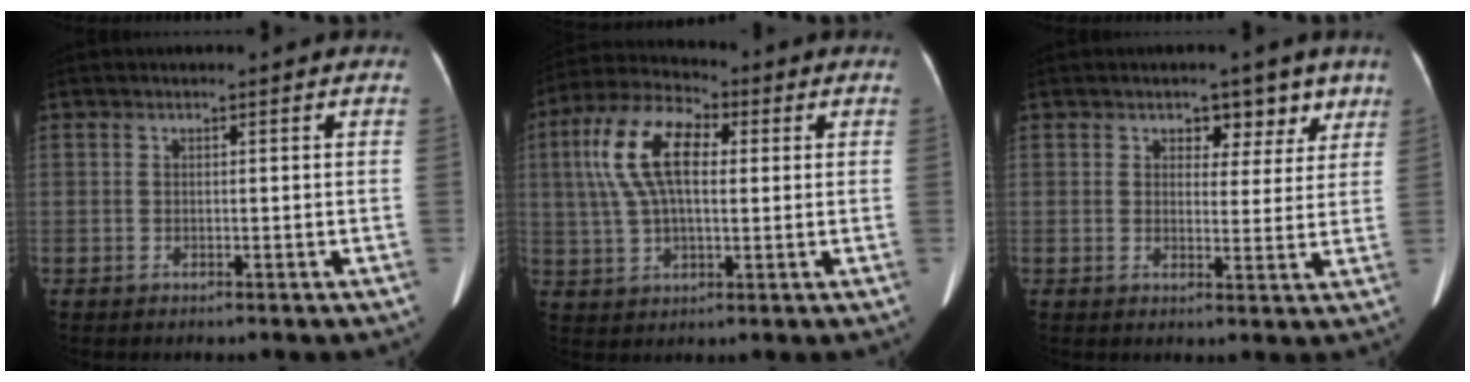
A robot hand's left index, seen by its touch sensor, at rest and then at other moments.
{"total": 11.8, "force": [2.6, 5.3, 10.2], "torque": [-0.225, 0.034, 0.048]}
{"total": 4.8, "force": [3.1, 3.1, 1.9], "torque": [-0.004, 0.005, 0.040]}